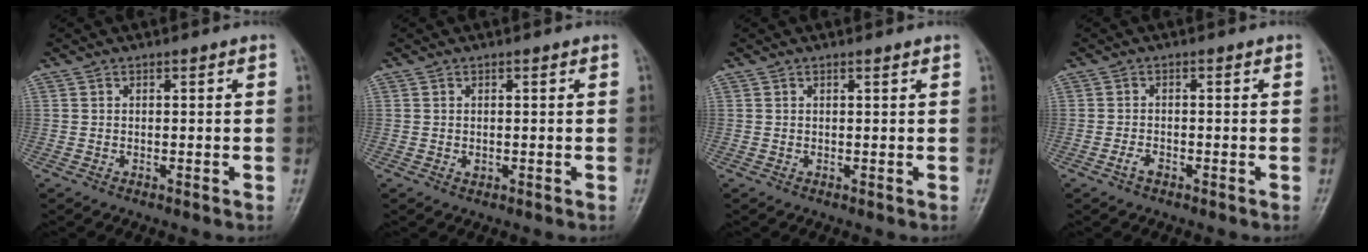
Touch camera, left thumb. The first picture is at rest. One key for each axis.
{"total": 0.7, "fx": 0.0, "fy": 0.6, "fz": 0.4, "tx": -0.005, "ty": -0.001, "tz": 0.001}
{"total": 0.5, "fx": 0.4, "fy": 0.0, "fz": 0.3, "tx": -0.010, "ty": -0.002, "tz": 0.007}
{"total": 1.7, "fx": -1.0, "fy": 0.9, "fz": 1.0, "tx": -0.021, "ty": 0.006, "tz": -0.021}